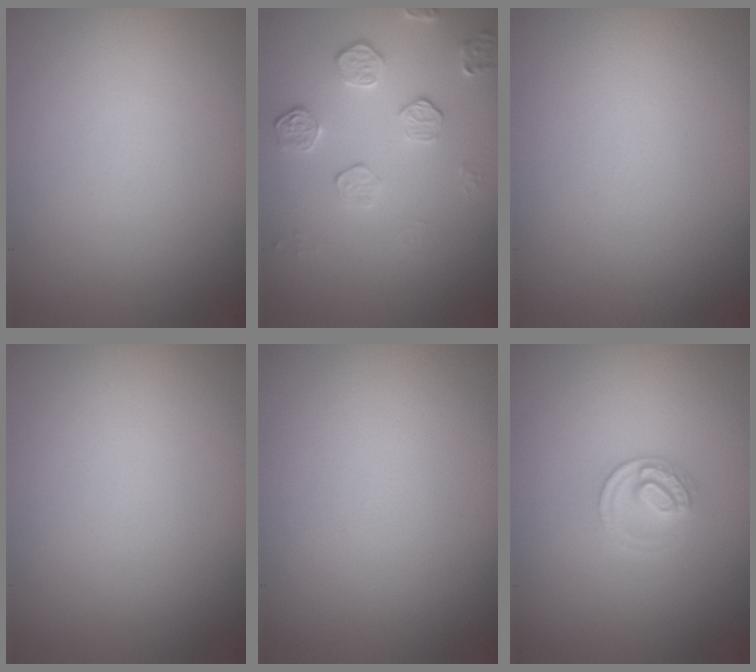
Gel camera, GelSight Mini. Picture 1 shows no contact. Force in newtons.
{"total": 2.1, "press": 1.5, "slide": 1.4}
{"total": 0.0}
{"total": 0.0}
{"total": 0.0}
{"total": 2.1, "press": 2.1, "slide": 0.2}